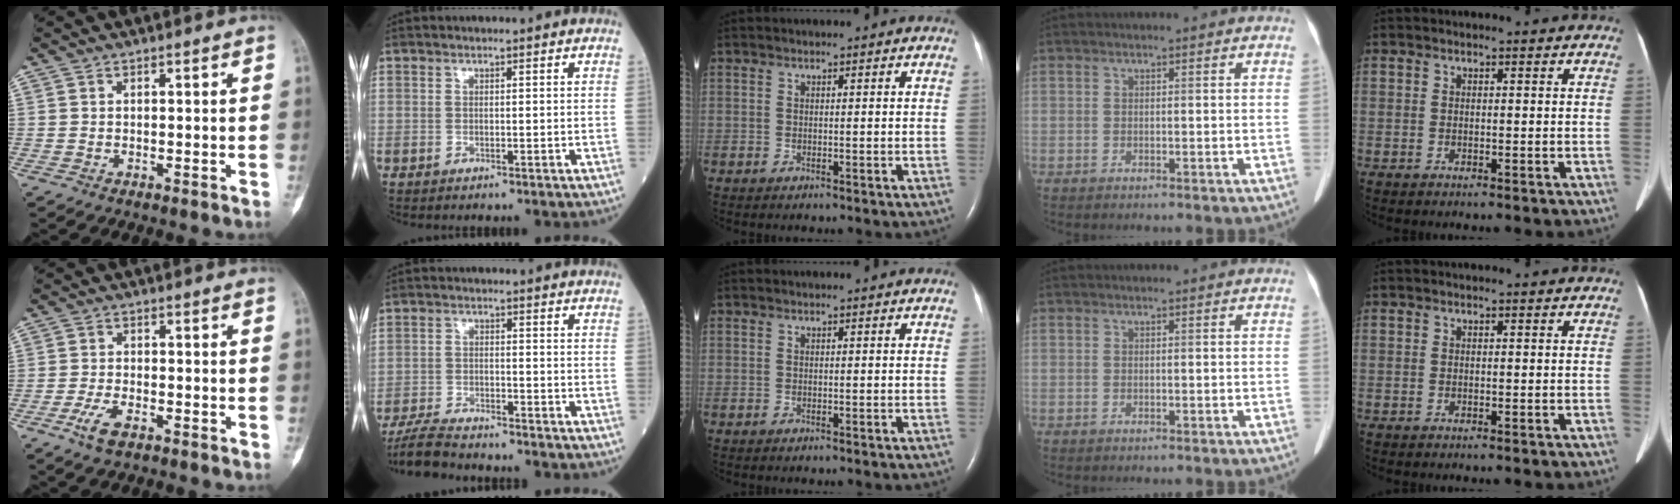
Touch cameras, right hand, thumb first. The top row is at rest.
{"thumb": {"total": 4.2, "force": [-2.5, 1.7, 3.0], "torque": [-0.067, 0.008, -0.048]}, "index": {"total": 7.0, "force": [-6.5, 0.6, 2.4], "torque": [-0.045, -0.023, -0.116]}}